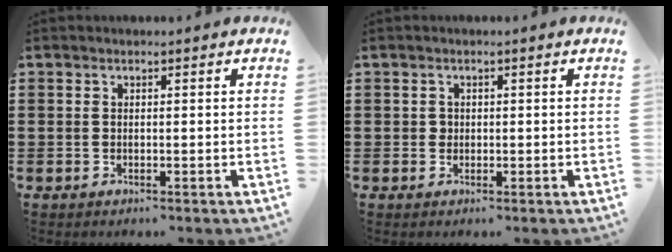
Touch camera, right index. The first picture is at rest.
{"total": 1.0, "force": [0.2, 0.9, 0.3], "torque": [-0.008, 0.004, 0.003]}